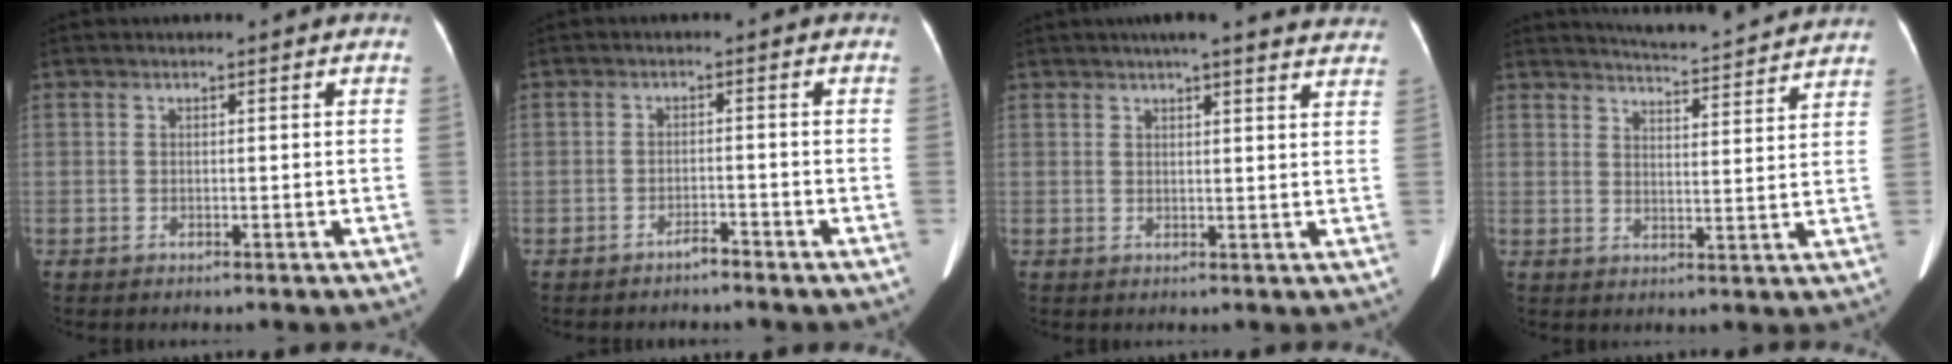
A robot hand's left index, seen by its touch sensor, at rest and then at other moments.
{"total": 1.8, "force": [-1.7, 0.1, 0.5], "torque": [-0.008, 0.000, -0.028]}
{"total": 15.8, "force": [14.2, 2.2, 6.5], "torque": [-0.071, 0.014, 0.157]}
{"total": 14.3, "force": [13.8, 0.5, 3.8], "torque": [-0.059, -0.011, 0.168]}